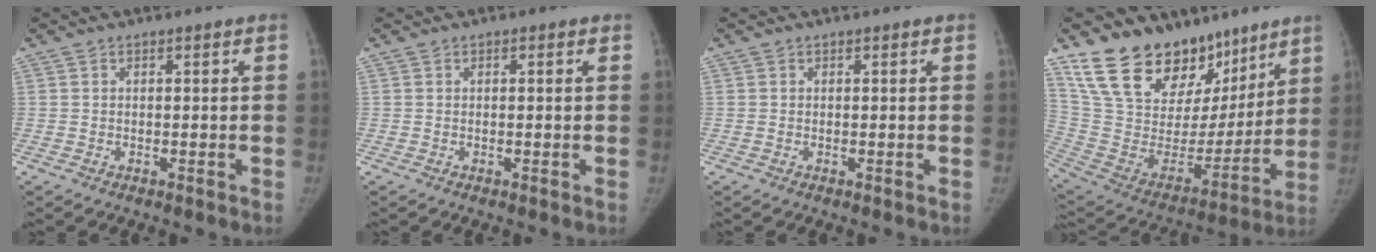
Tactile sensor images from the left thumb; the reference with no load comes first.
{"total": 0.0}
{"total": 0.0}
{"total": 26.9, "force": [19.2, 14.7, 11.9], "torque": [-0.154, -0.072, 0.336]}